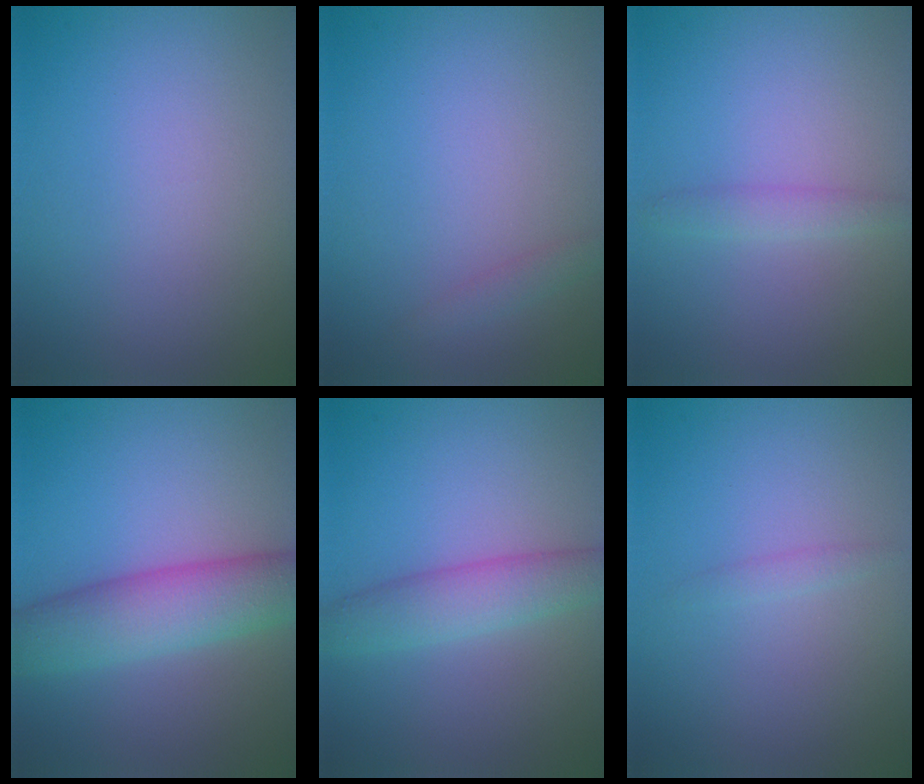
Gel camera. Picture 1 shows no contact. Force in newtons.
{"total": 1.0, "press": 1.0, "slide": 0.0}
{"total": 1.3, "press": 1.3, "slide": 0.1}
{"total": 6.3, "press": 6.3, "slide": 0.1}
{"total": 3.7, "press": 3.7, "slide": 0.1}
{"total": 0.7, "press": 0.7, "slide": 0.0}